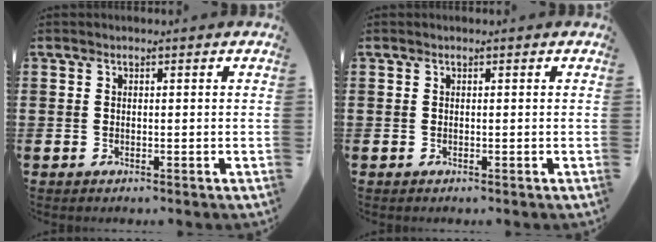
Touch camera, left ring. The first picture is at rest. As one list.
[{"total": 0.0}]